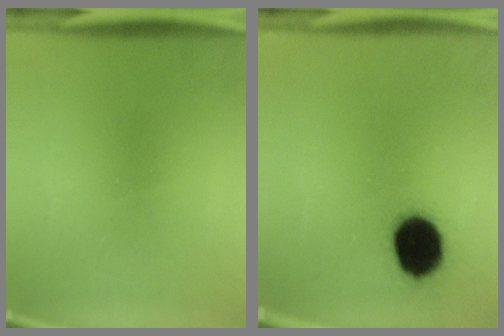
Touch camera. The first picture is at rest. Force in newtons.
{"total": 13.1}